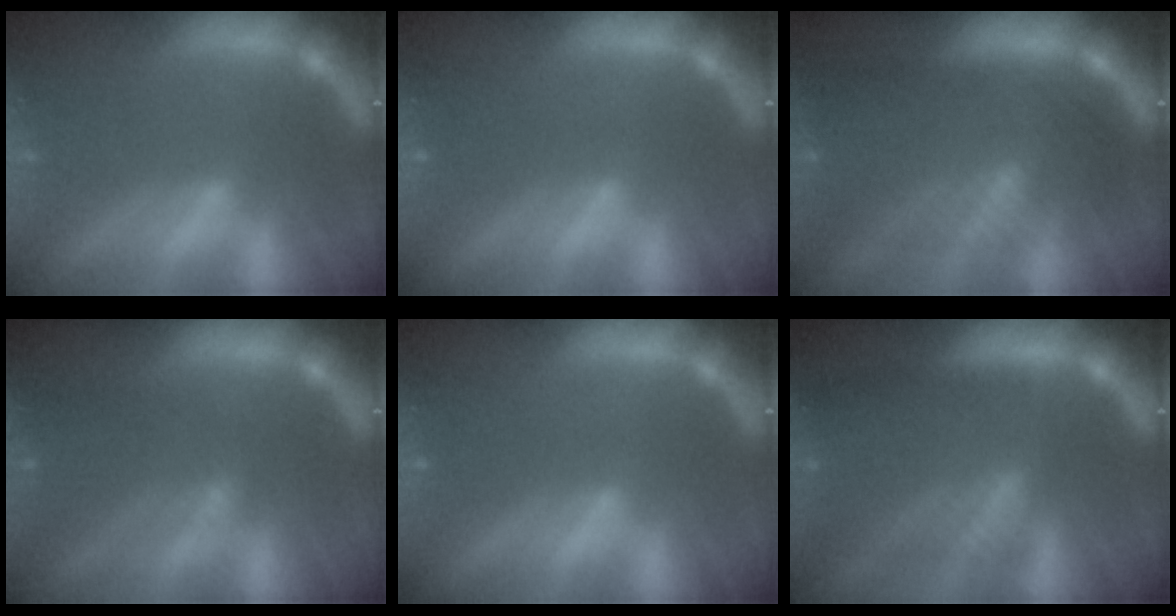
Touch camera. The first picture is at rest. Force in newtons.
{"total": 0.0}
{"total": 9.6}
{"total": 4.6}
{"total": 0.0}
{"total": 9.5}